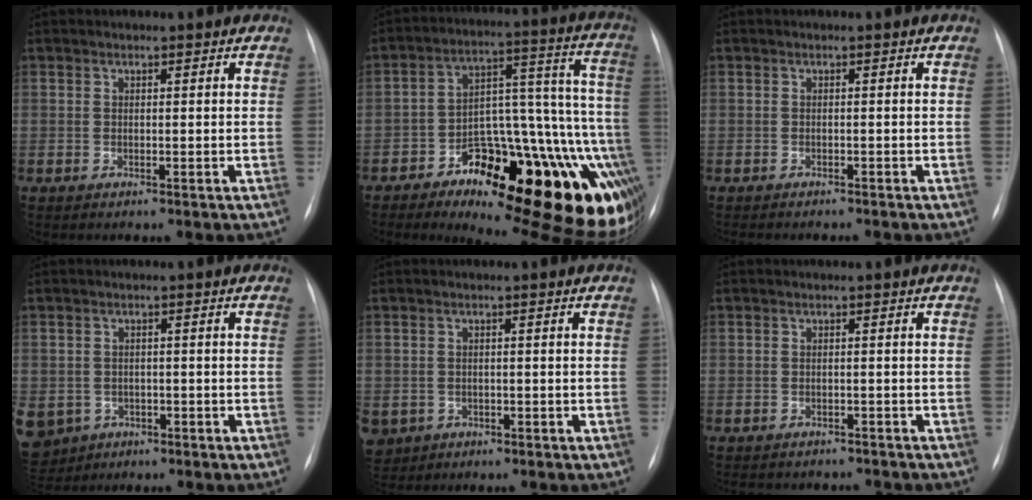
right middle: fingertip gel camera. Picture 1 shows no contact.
{"total": 32.1, "force": [-15.0, 9.7, 26.6], "torque": [-0.223, 0.037, -0.189]}
{"total": 4.9, "force": [-4.4, 1.2, 1.9], "torque": [-0.018, -0.002, -0.056]}
{"total": 12.3, "force": [-5.0, 10.5, 4.0], "torque": [-0.137, 0.004, -0.061]}
{"total": 5.9, "force": [-2.4, 5.2, 1.6], "torque": [-0.049, 0.004, -0.028]}
{"total": 6.5, "force": [-5.9, 2.4, 1.4], "torque": [-0.016, 0.005, -0.067]}